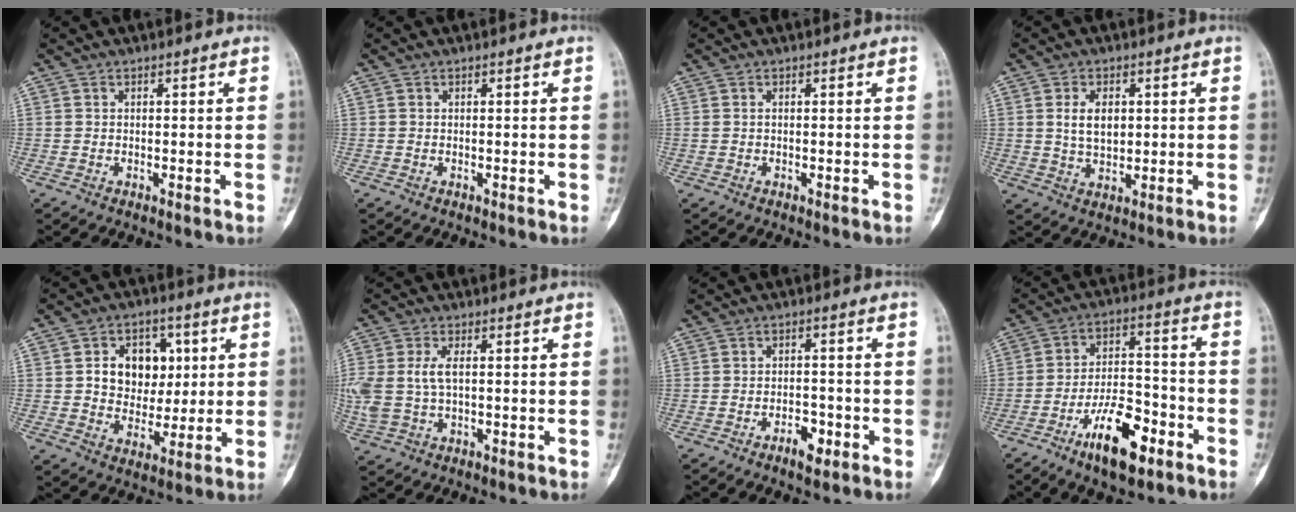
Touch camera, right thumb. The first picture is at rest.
{"total": 0.0}
{"total": 0.6, "force": [0.1, 0.3, 0.5], "torque": [-0.017, 0.004, 0.005]}
{"total": 5.6, "force": [1.2, 3.4, 4.3], "torque": [-0.062, -0.009, 0.024]}
{"total": 11.1, "force": [2.3, 8.8, 6.5], "torque": [-0.046, -0.001, 0.041]}
{"total": 7.2, "force": [0.7, 3.9, 6.0], "torque": [-0.159, 0.008, 0.018]}
{"total": 4.0, "force": [-2.4, 1.8, 2.6], "torque": [-0.032, 0.016, -0.038]}
{"total": 13.1, "force": [-7.5, 5.2, 9.4], "torque": [-0.148, 0.049, -0.126]}